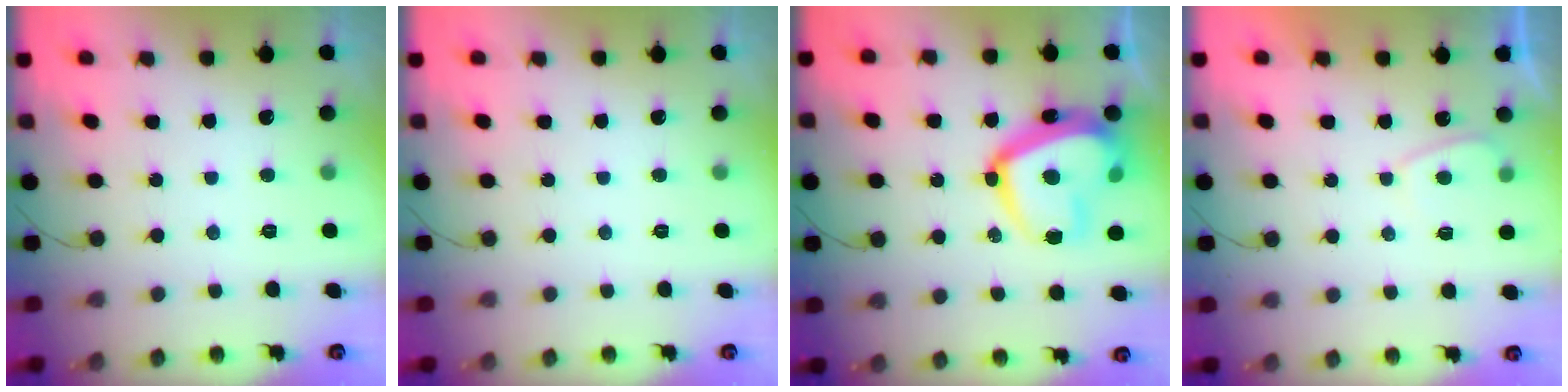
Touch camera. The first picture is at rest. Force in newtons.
{"total": 0.0}
{"total": 20.6, "press": 20.5, "slide": 2.0}
{"total": 2.0, "press": 2.0, "slide": 0.6}